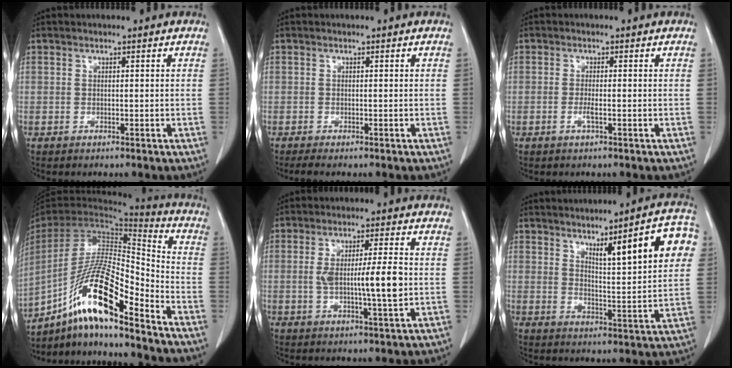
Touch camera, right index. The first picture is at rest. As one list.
[{"total": 2.7, "force": [-2.3, 0.3, 1.5], "torque": [-0.021, -0.007, -0.031]}, {"total": 1.5, "force": [-0.6, 0.1, 1.4], "torque": [-0.029, -0.002, -0.012]}, {"total": 18.6, "force": [-12.6, 1.8, 13.5], "torque": [-0.282, -0.007, -0.231]}, {"total": 8.6, "force": [-0.4, 0.7, 8.6], "torque": [-0.148, 0.001, -0.007]}, {"total": 13.3, "force": [5.7, 2.0, 11.9], "torque": [-0.157, 0.007, 0.078]}]